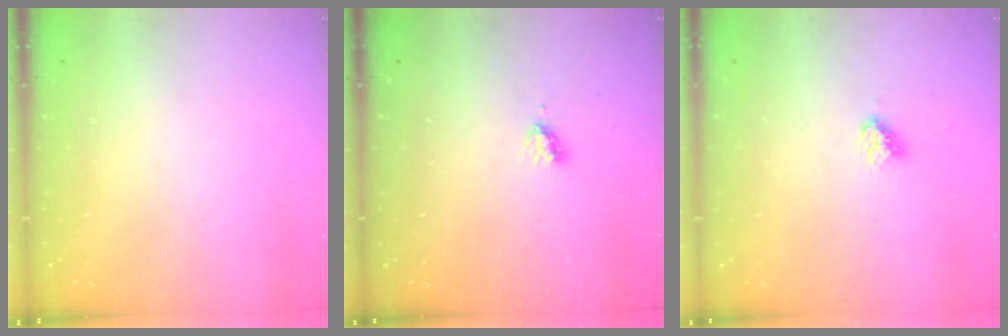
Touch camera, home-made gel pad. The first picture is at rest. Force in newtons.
{"total": 3.6, "press": 3.6, "slide": 0.5}
{"total": 3.9, "press": 3.8, "slide": 0.5}